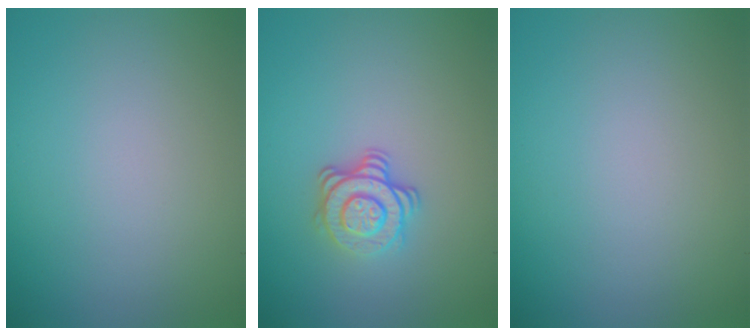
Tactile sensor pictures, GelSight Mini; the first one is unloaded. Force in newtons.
{"total": 3.4, "press": 2.5, "slide": 2.3}
{"total": 0.0}